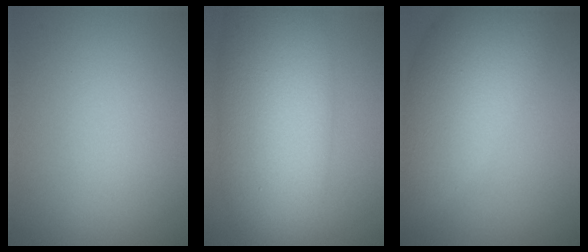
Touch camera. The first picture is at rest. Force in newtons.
{"total": 11.5, "press": 11.5, "slide": 0.2}
{"total": 9.3, "press": 9.3, "slide": 0.3}